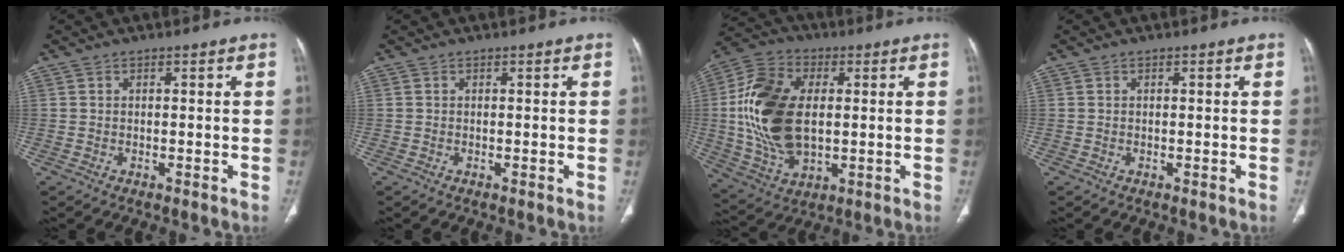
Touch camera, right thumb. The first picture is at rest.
{"total": 0.0}
{"total": 19.1, "force": [1.2, 11.5, 15.2], "torque": [-0.301, -0.001, 0.030]}
{"total": 0.0}